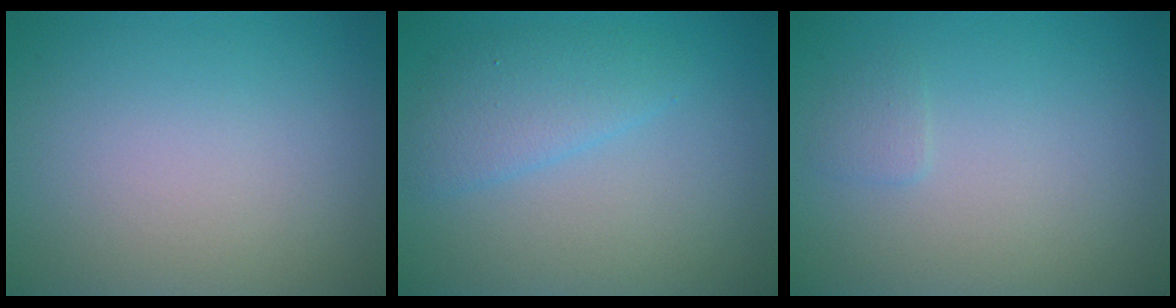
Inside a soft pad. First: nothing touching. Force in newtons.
{"total": 2.8, "press": 2.8, "slide": 0.2}
{"total": 0.8, "press": 0.8, "slide": 0.1}